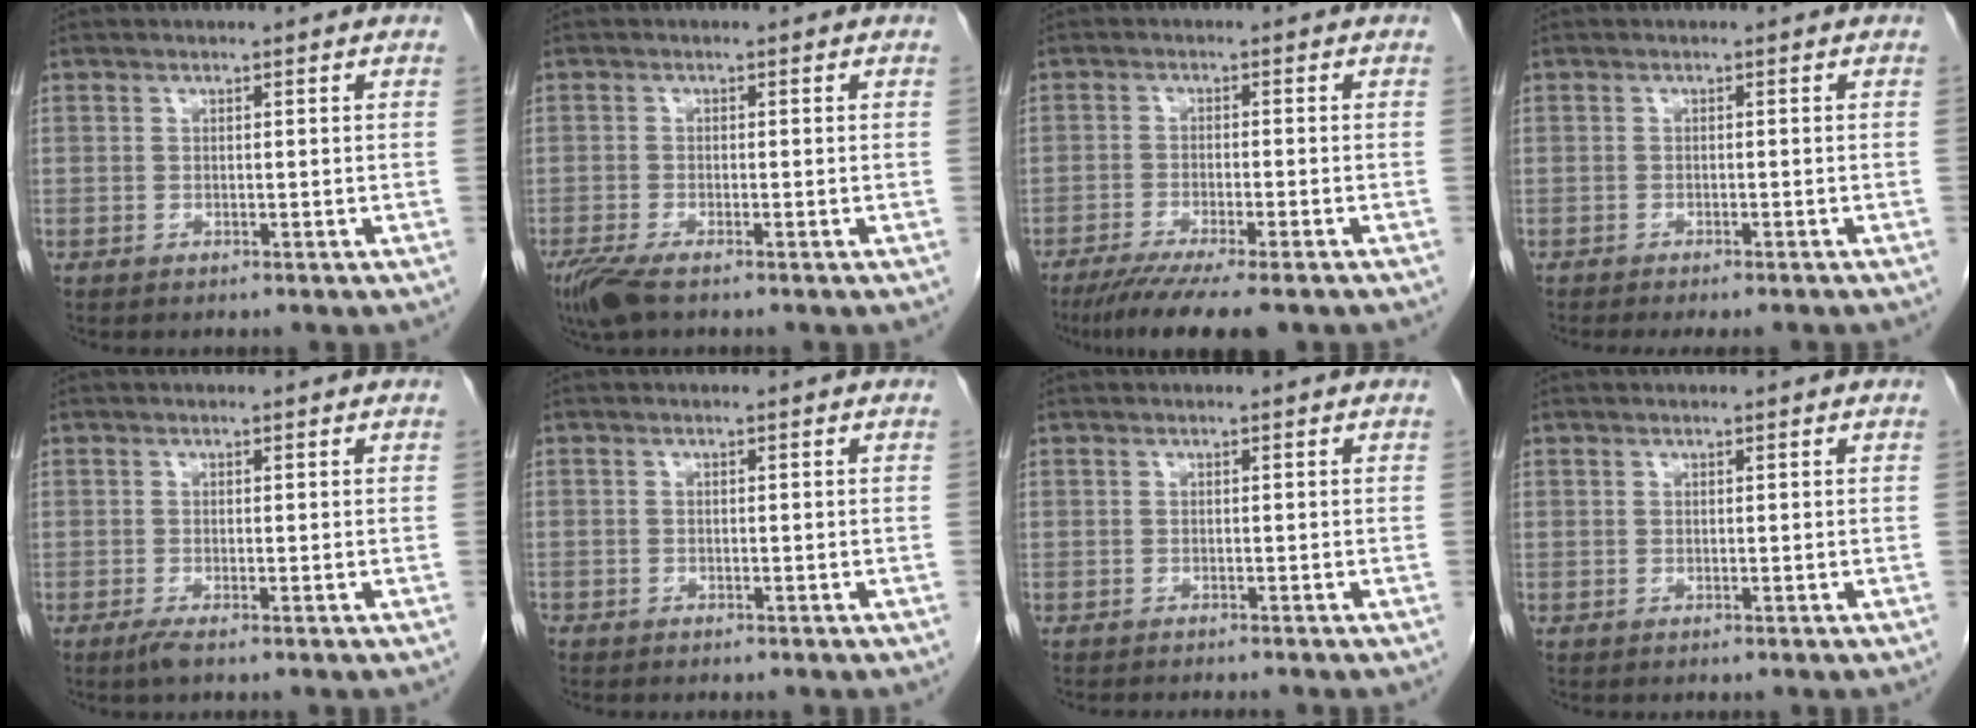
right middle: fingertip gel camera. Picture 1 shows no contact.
{"total": 4.6, "force": [-3.2, 0.9, 3.1], "torque": [-0.065, -0.013, -0.058]}
{"total": 9.9, "force": [-7.7, 0.5, 6.2], "torque": [-0.089, -0.022, -0.118]}
{"total": 5.2, "force": [-4.6, 1.0, 2.3], "torque": [-0.021, -0.009, -0.060]}
{"total": 1.5, "force": [-1.0, 0.0, 1.1], "torque": [-0.026, -0.006, -0.021]}
{"total": 1.4, "force": [-1.2, 0.6, 0.4], "torque": [-0.008, 0.000, -0.014]}
{"total": 3.5, "force": [-3.2, 0.1, 1.3], "torque": [-0.009, -0.004, -0.043]}
{"total": 0.0}